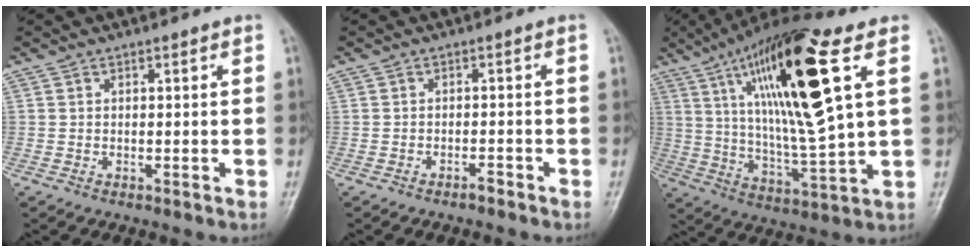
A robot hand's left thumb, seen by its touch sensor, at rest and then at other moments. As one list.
[{"total": 1.3, "force": [-1.2, 0.2, 0.4], "torque": [-0.009, 0.009, -0.019]}, {"total": 22.6, "force": [8.1, 4.4, 20.6], "torque": [-0.362, -0.024, 0.139]}]